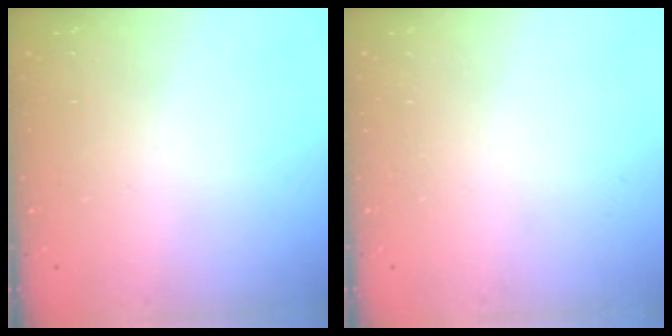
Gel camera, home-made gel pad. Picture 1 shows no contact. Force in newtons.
{"total": 0.0}